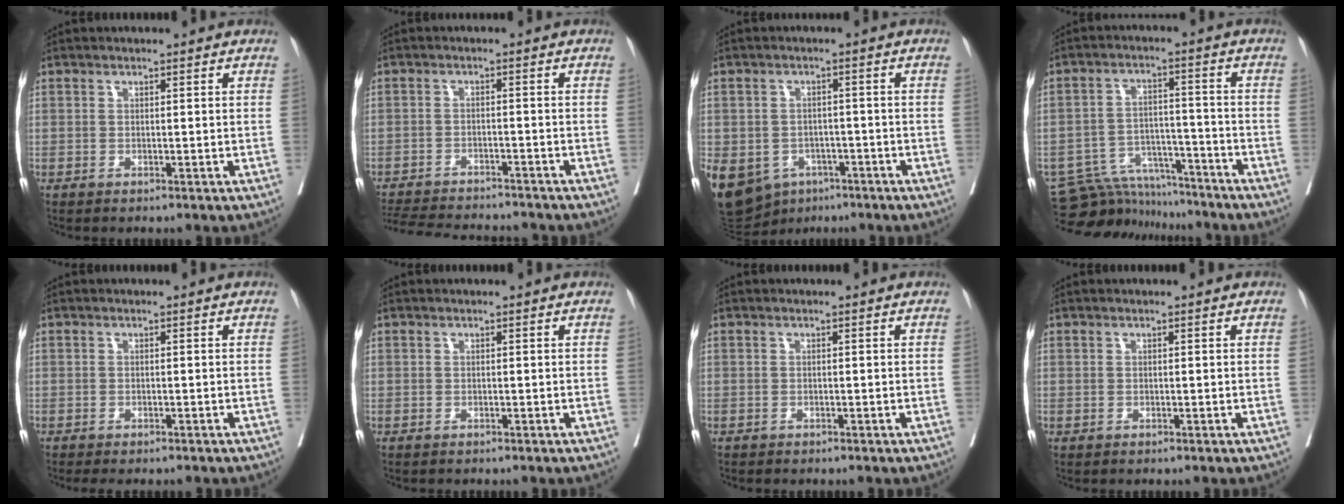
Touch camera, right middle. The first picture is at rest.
{"total": 13.3, "force": [-12.4, 2.1, 4.3], "torque": [-0.083, -0.008, -0.174]}
{"total": 19.9, "force": [-9.1, 15.7, 8.4], "torque": [-0.260, -0.006, -0.119]}
{"total": 10.7, "force": [-10.3, 2.9, 0.3], "torque": [-0.004, 0.019, -0.167]}
{"total": 3.4, "force": [-2.8, 1.3, 1.3], "torque": [-0.008, -0.006, -0.037]}
{"total": 0.0}
{"total": 0.0}
{"total": 0.0}